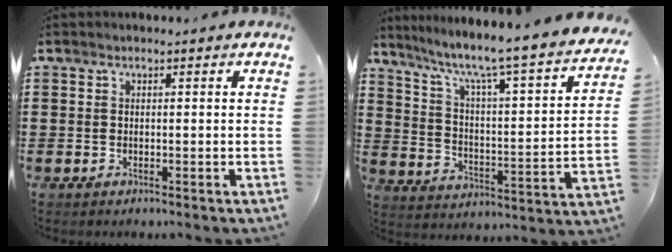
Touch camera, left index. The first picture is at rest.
{"total": 5.5, "force": [4.4, -0.3, 3.4], "torque": [-0.088, -0.050, 0.058]}